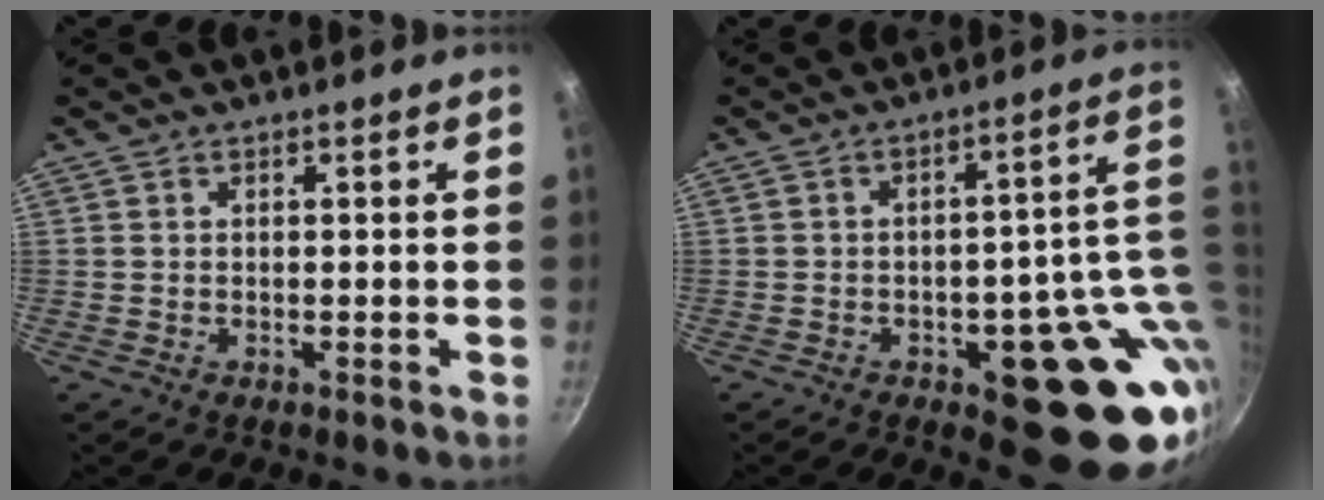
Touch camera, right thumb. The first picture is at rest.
{"total": 18.3, "force": [-2.9, 8.7, 15.9], "torque": [-0.122, 0.014, -0.031]}